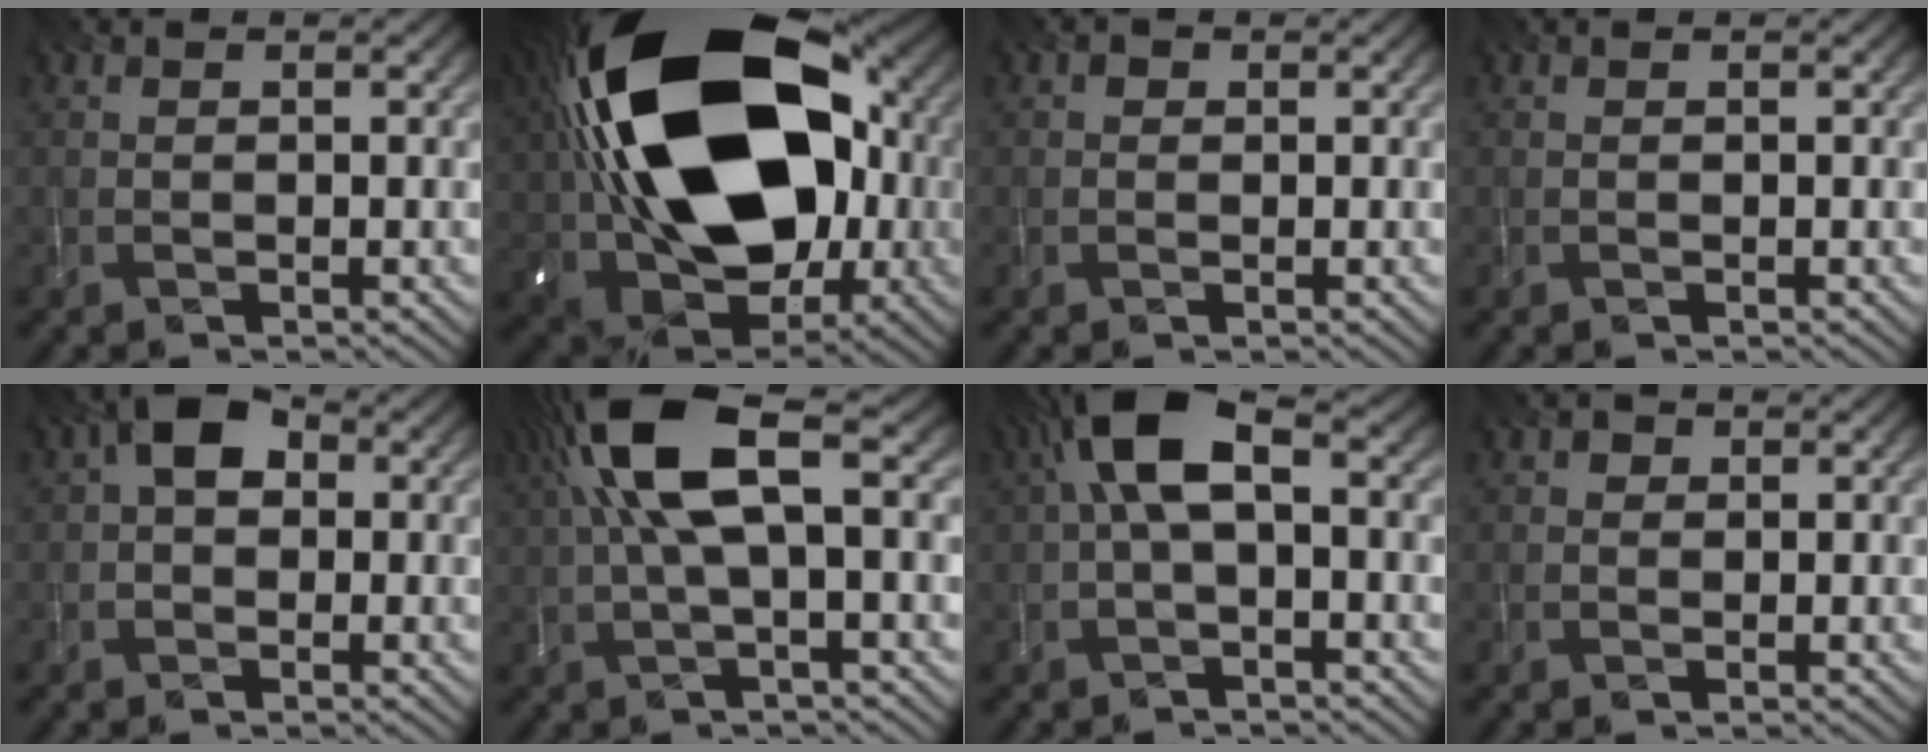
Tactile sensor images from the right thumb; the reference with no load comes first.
{"total": 23.2, "force": [3.1, 14.9, 17.5], "torque": [-0.347, 0.014, 0.048]}
{"total": 0.7, "force": [0.1, 0.7, 0.2], "torque": [-0.003, 0.000, -0.001]}
{"total": 0.0}
{"total": 4.6, "force": [0.8, 3.1, 3.2], "torque": [-0.054, 0.013, 0.001]}
{"total": 10.5, "force": [2.7, 2.8, 9.8], "torque": [-0.210, 0.027, 0.050]}
{"total": 7.2, "force": [1.2, 2.8, 6.5], "torque": [-0.135, 0.024, 0.013]}
{"total": 1.1, "force": [0.3, 1.0, 0.3], "torque": [-0.005, 0.001, 0.002]}